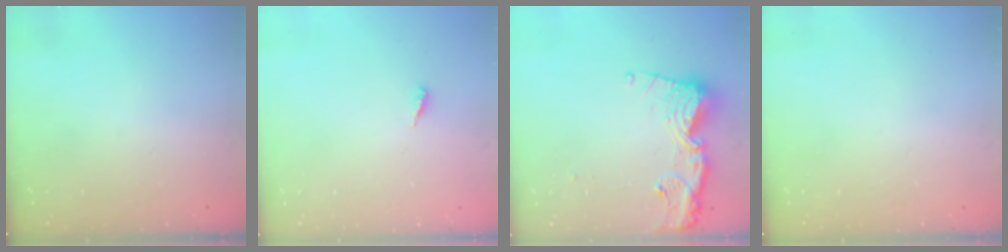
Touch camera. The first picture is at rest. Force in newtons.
{"total": 3.9, "press": 3.9, "slide": 0.3}
{"total": 14.4, "press": 14.3, "slide": 1.9}
{"total": 0.0}